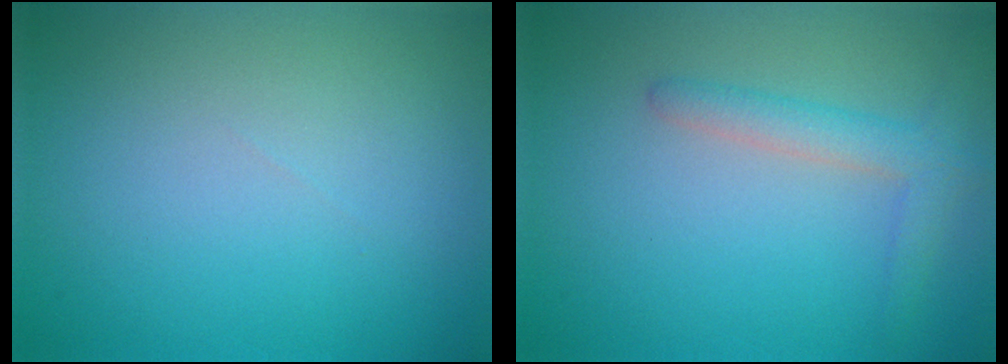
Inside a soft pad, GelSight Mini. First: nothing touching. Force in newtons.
{"total": 2.6, "press": 2.6, "slide": 0.2}